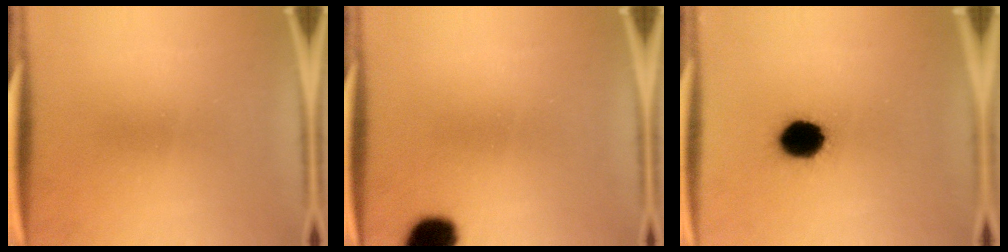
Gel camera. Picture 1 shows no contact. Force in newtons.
{"total": 8.4}
{"total": 11.0}